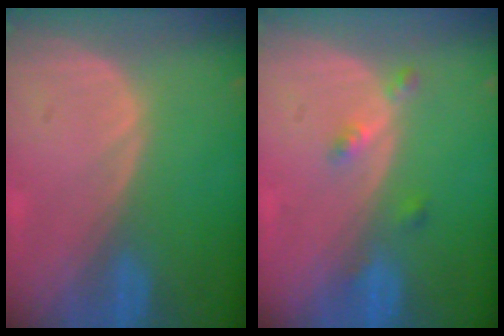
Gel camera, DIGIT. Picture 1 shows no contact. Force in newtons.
{"total": 2.7, "press": 2.3, "slide": 1.5}